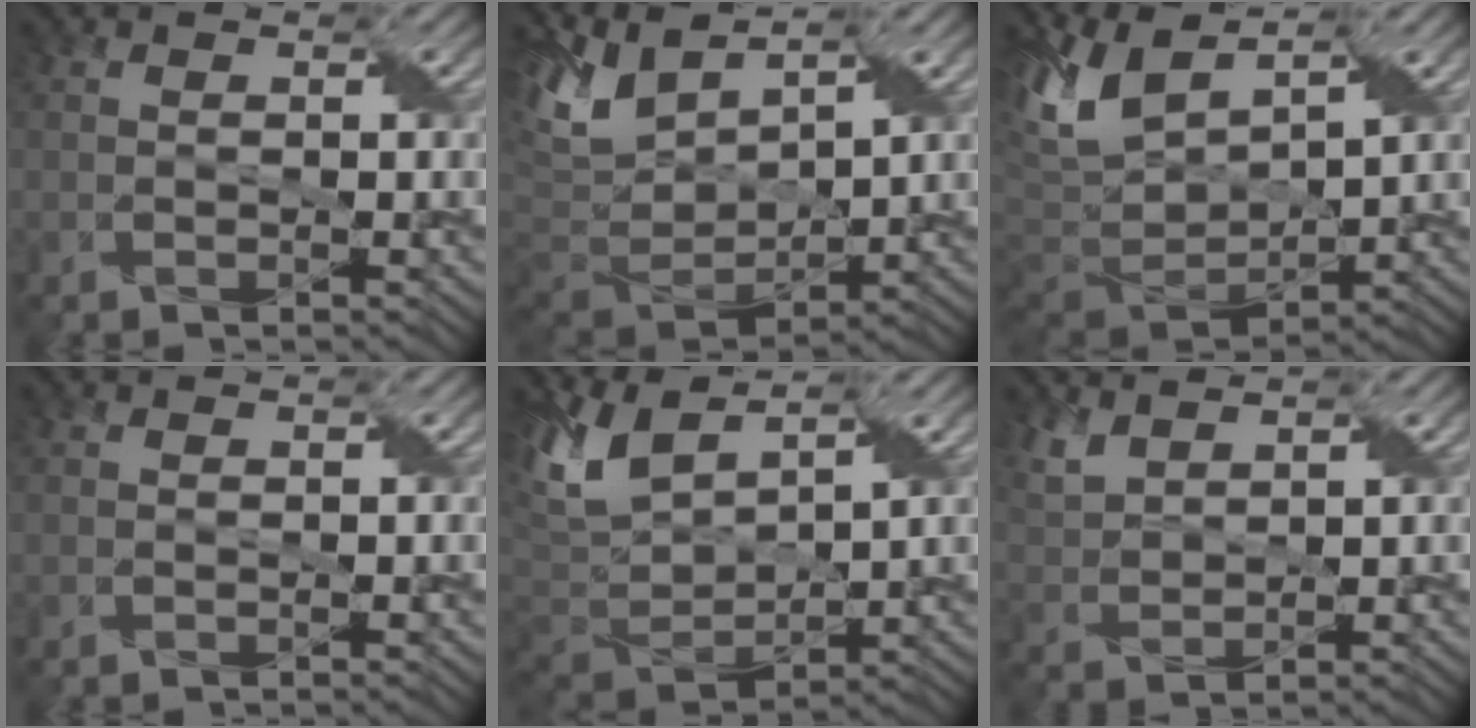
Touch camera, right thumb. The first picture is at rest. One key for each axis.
{"total": 8.8, "fx": 5.0, "fy": 4.1, "fz": 6.0, "tx": -0.160, "ty": 0.012, "tz": 0.093}
{"total": 9.6, "fx": 4.3, "fy": 4.6, "fz": 7.2, "tx": -0.188, "ty": 0.010, "tz": 0.076}
{"total": 0.0}
{"total": 9.0, "fx": 4.7, "fy": 3.9, "fz": 6.6, "tx": -0.174, "ty": 0.012, "tz": 0.089}
{"total": 3.9, "fx": 2.9, "fy": 1.4, "fz": 2.1, "tx": -0.064, "ty": 0.005, "tz": 0.069}